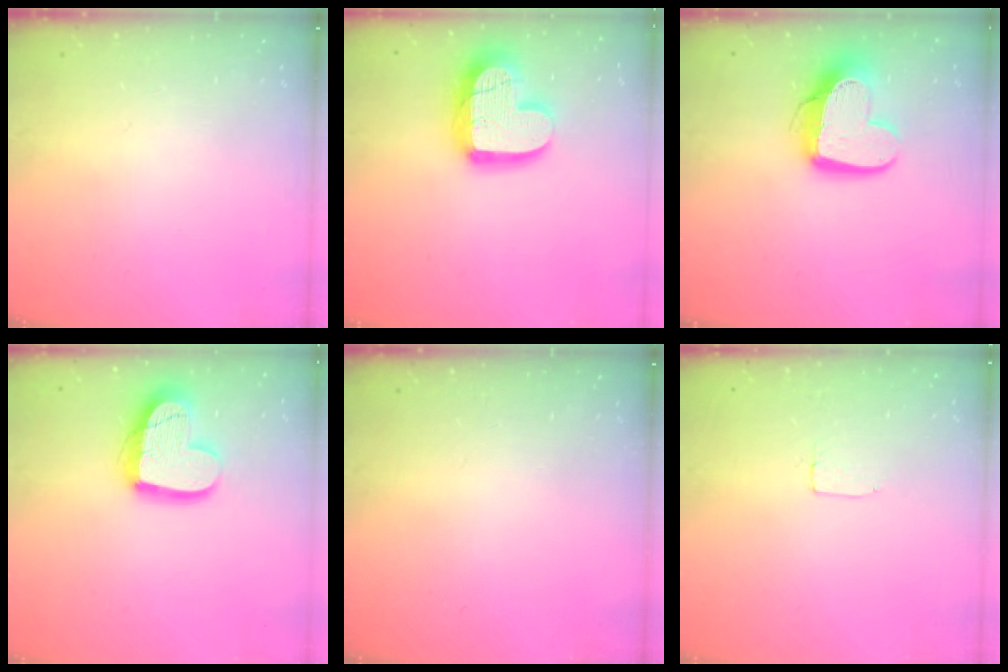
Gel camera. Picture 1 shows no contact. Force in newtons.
{"total": 16.9, "press": 16.9, "slide": 1.3}
{"total": 14.9, "press": 14.8, "slide": 1.5}
{"total": 17.8, "press": 17.7, "slide": 1.4}
{"total": 0.0}
{"total": 2.0, "press": 2.0, "slide": 0.0}